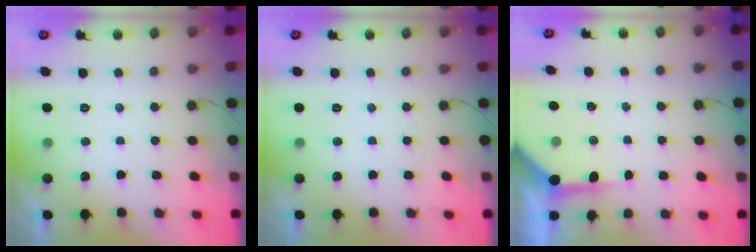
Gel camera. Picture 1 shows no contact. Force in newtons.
{"total": 0.0}
{"total": 7.0, "press": 7.0, "slide": 0.6}